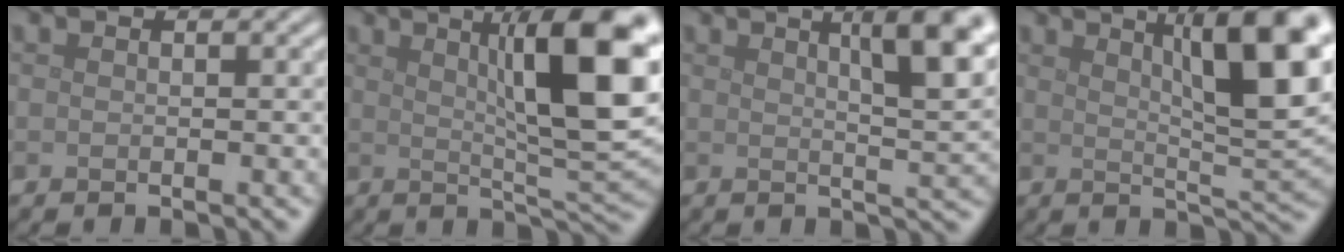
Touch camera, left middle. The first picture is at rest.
{"total": 12.6, "force": [3.7, 3.1, 11.7], "torque": [-0.141, 0.007, 0.058]}
{"total": 7.8, "force": [3.3, 2.1, 6.8], "torque": [-0.059, 0.018, 0.039]}
{"total": 11.8, "force": [4.6, 3.2, 10.5], "torque": [-0.122, 0.014, 0.066]}